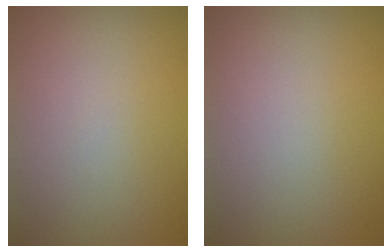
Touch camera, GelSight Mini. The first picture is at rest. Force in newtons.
{"total": 0.0}